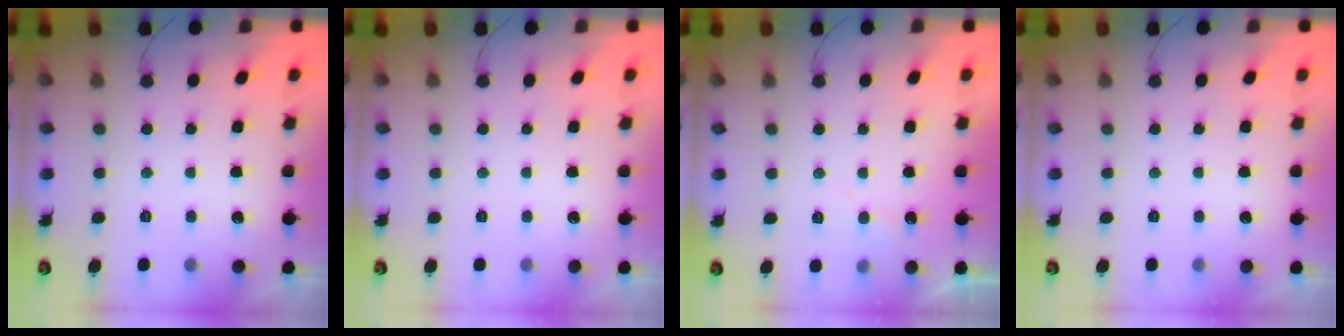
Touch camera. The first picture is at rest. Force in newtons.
{"total": 0.0}
{"total": 4.7, "press": 4.6, "slide": 0.5}
{"total": 0.0}